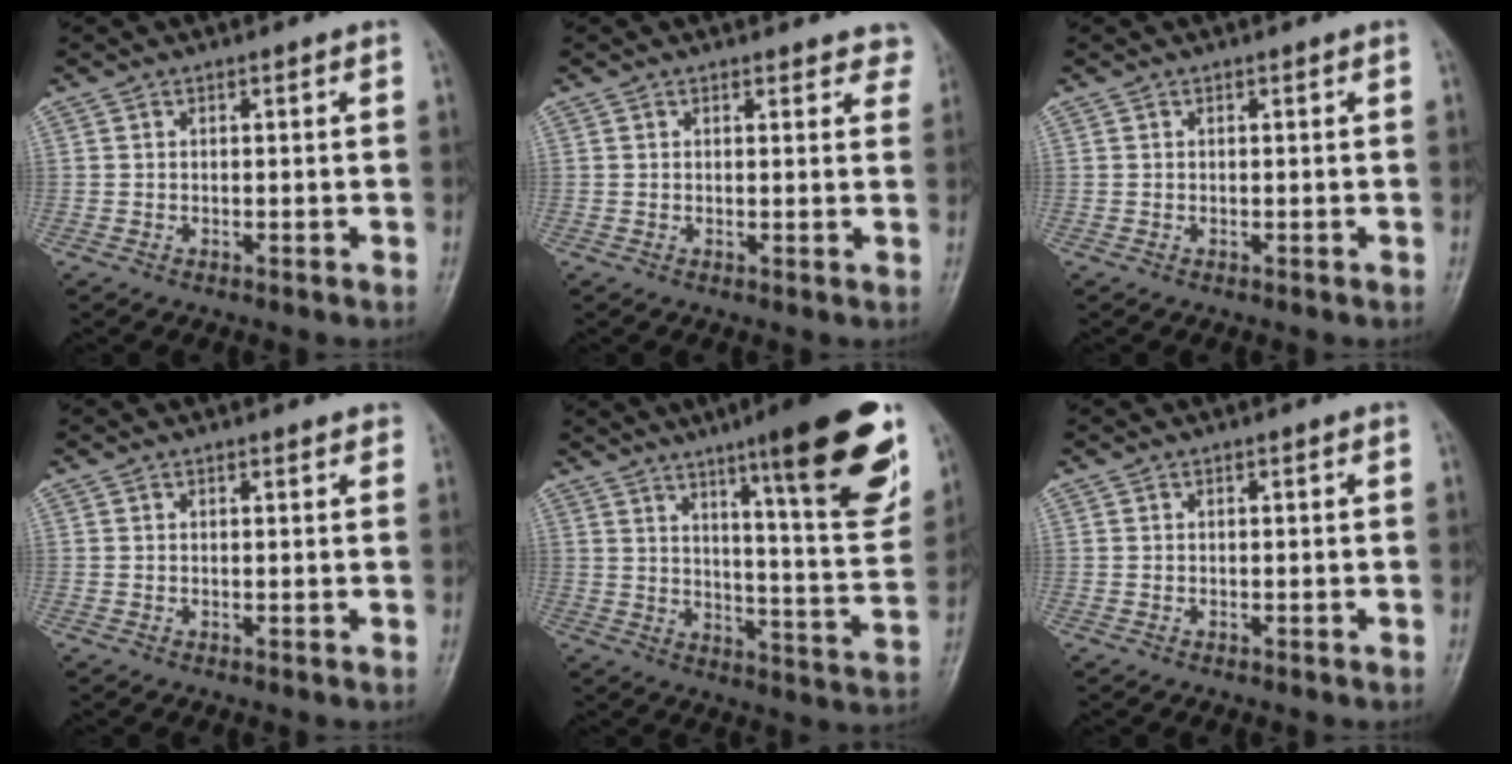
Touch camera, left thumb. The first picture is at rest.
{"total": 4.2, "force": [3.8, 1.6, 0.8], "torque": [0.026, -0.016, 0.022]}
{"total": 0.0}
{"total": 1.1, "force": [0.9, 0.4, 0.5], "torque": [-0.003, -0.001, 0.008]}
{"total": 22.3, "force": [12.6, 3.3, 18.1], "torque": [-0.223, -0.056, 0.184]}
{"total": 0.0}